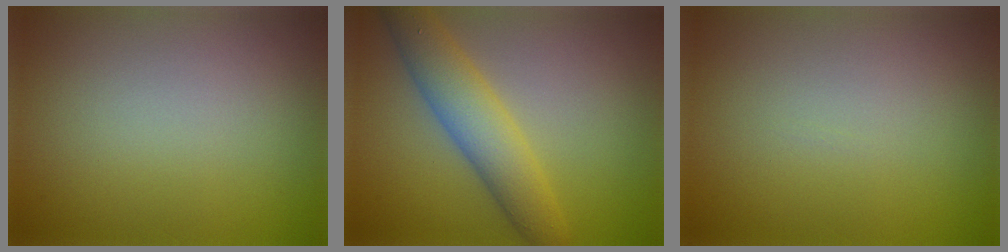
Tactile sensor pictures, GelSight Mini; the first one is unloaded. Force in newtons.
{"total": 5.1, "press": 5.1, "slide": 0.2}
{"total": 0.0}